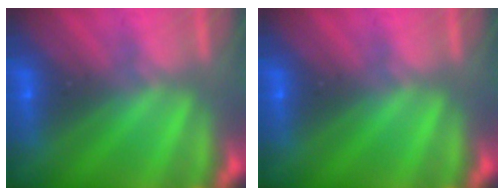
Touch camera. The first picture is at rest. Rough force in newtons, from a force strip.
{"total": 0.0}